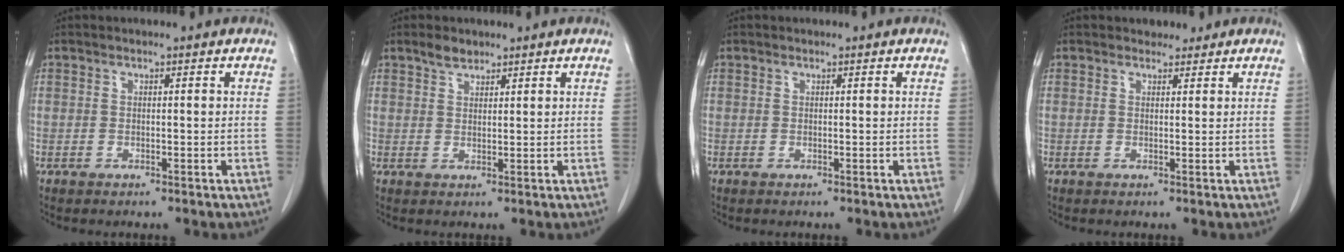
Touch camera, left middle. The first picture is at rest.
{"total": 2.2, "force": [1.8, 1.0, 0.7], "torque": [-0.017, 0.002, 0.033]}
{"total": 0.0}
{"total": 1.5, "force": [1.3, 0.8, 0.0], "torque": [0.000, 0.001, 0.017]}